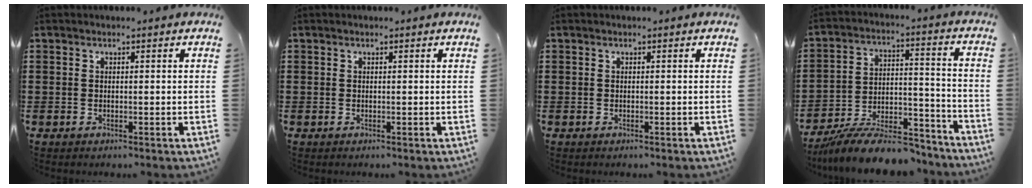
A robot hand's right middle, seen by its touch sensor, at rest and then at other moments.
{"total": 0.0}
{"total": 0.0}
{"total": 10.8, "force": [-9.7, 2.1, 4.3], "torque": [-0.063, 0.032, -0.183]}